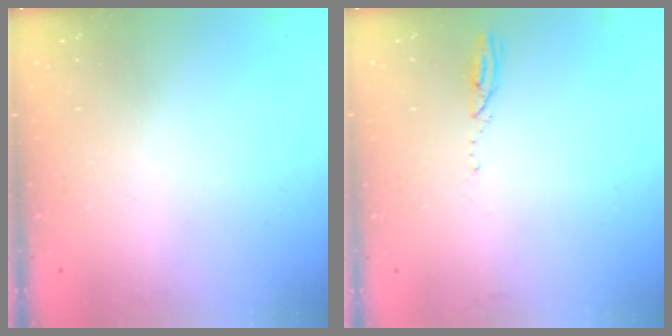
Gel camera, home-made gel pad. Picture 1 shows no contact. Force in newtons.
{"total": 2.4, "press": 2.4, "slide": 0.3}